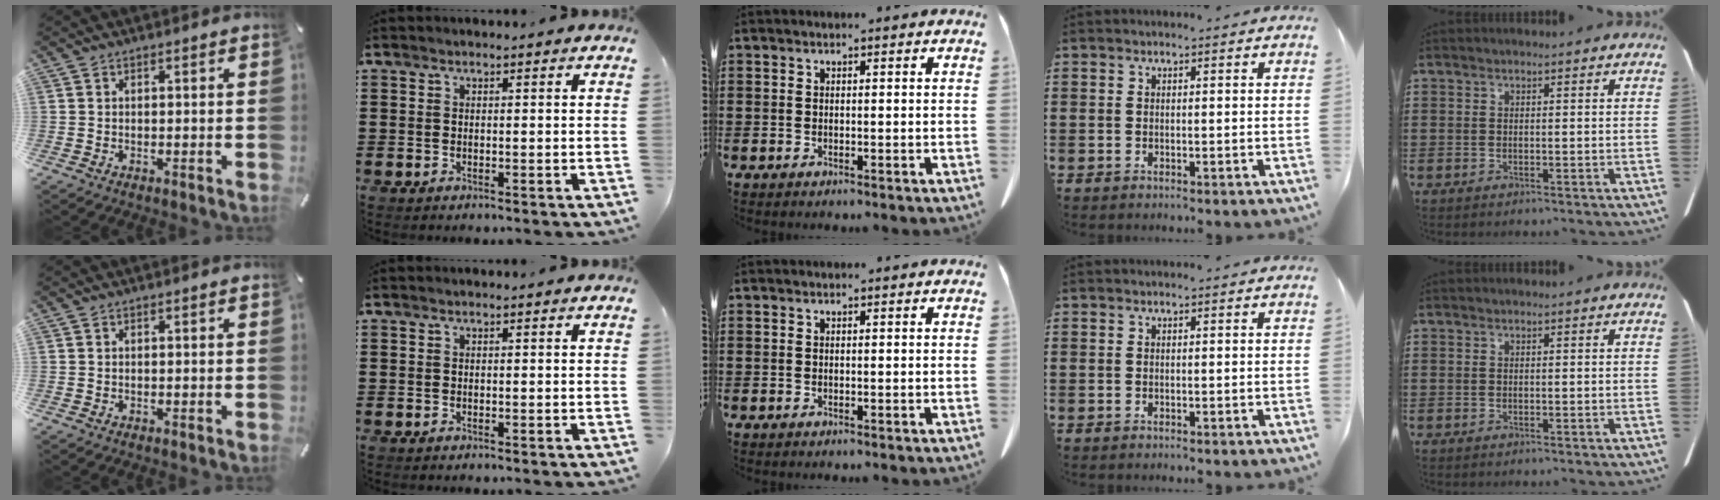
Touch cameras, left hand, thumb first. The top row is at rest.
{}